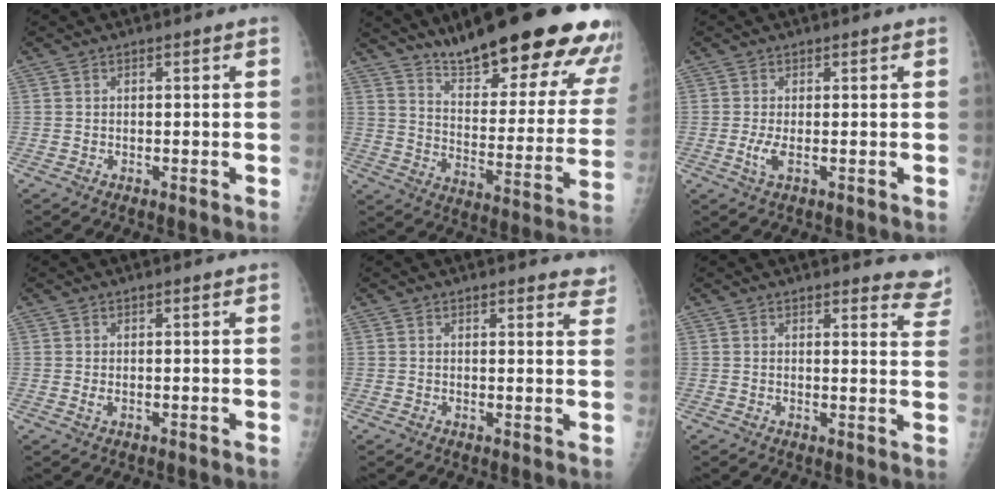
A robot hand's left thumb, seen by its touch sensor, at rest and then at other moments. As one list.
[{"total": 27.9, "force": [21.1, 6.4, 17.1], "torque": [-0.204, -0.102, 0.294]}, {"total": 2.4, "force": [-0.1, 0.7, 2.3], "torque": [-0.054, -0.006, -0.001]}, {"total": 1.1, "force": [0.4, 0.5, 1.0], "torque": [-0.021, 0.004, 0.010]}, {"total": 6.0, "force": [5.3, 1.7, 2.2], "torque": [0.006, -0.021, 0.048]}, {"total": 8.5, "force": [8.1, 2.0, 1.5], "torque": [0.027, -0.047, 0.061]}]